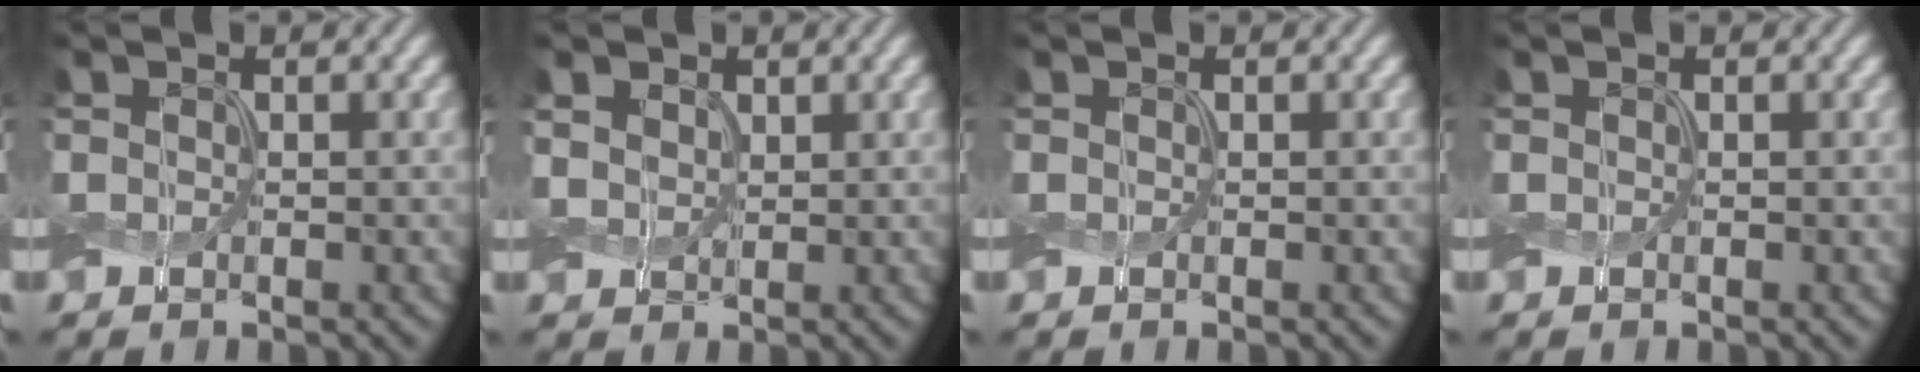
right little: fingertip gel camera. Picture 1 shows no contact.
{"total": 2.2, "force": [0.7, 1.7, 1.1], "torque": [-0.032, -0.004, 0.010]}
{"total": 0.0}
{"total": 0.0}